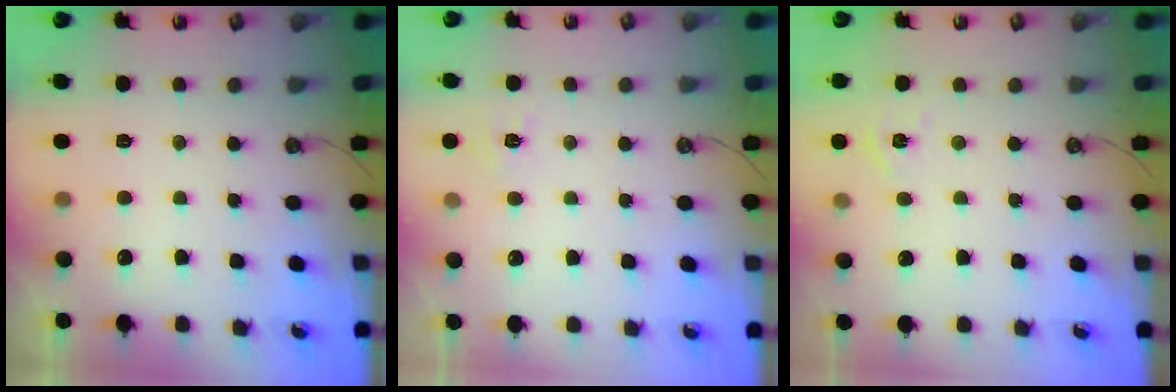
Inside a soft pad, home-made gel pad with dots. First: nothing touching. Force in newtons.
{"total": 6.6, "press": 6.6, "slide": 0.6}
{"total": 4.4, "press": 4.3, "slide": 0.6}